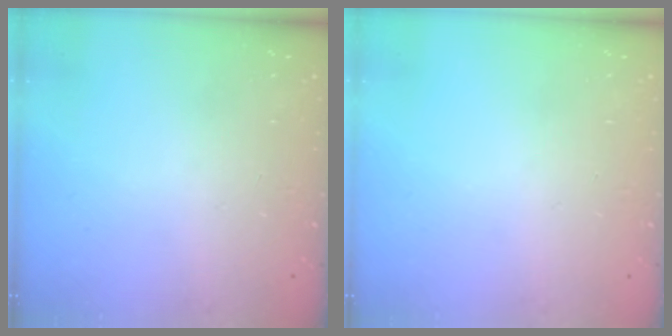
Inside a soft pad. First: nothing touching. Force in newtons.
{"total": 0.0}